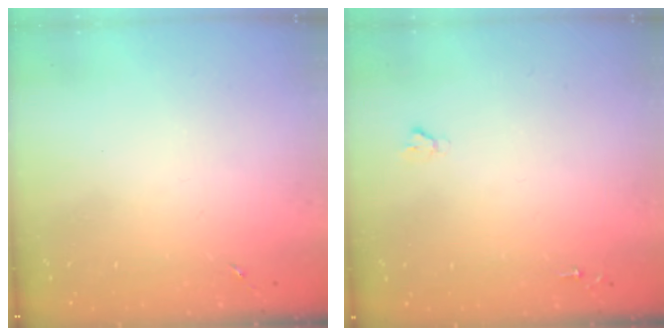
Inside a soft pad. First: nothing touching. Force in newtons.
{"total": 1.6, "press": 1.6, "slide": 0.2}